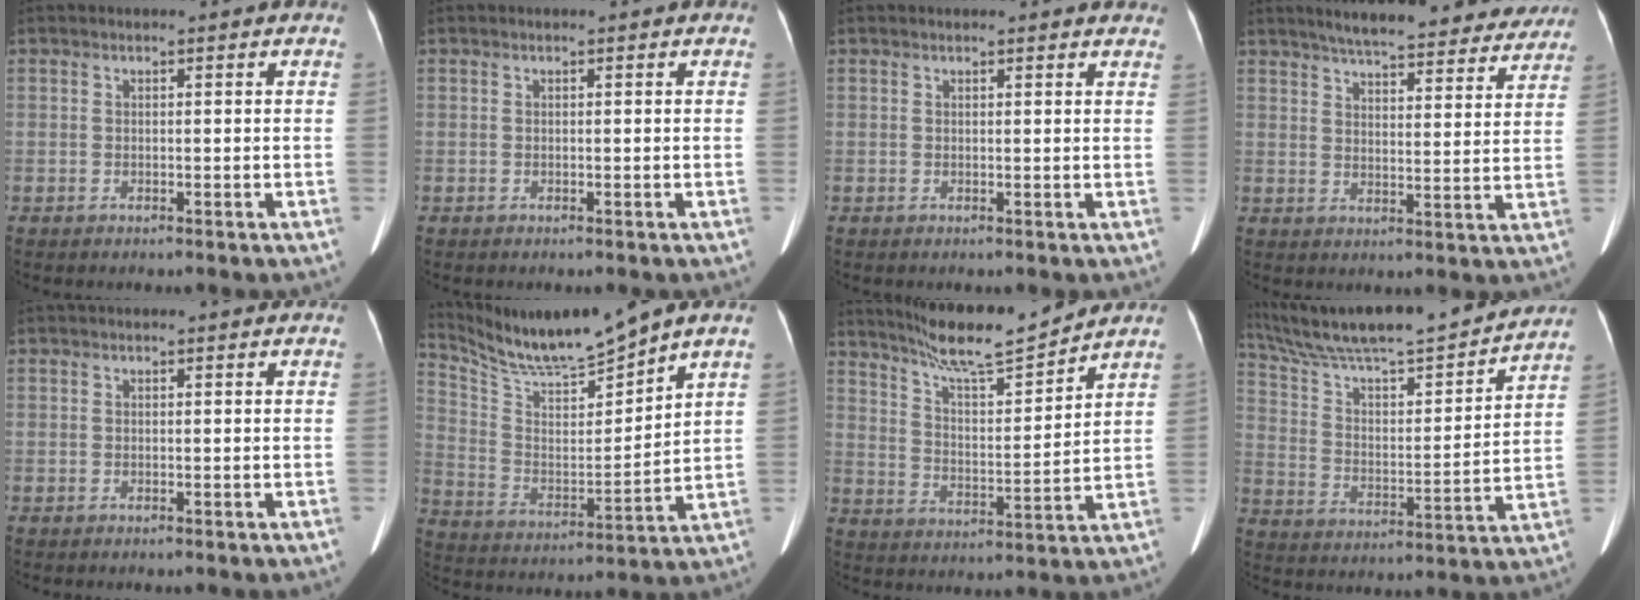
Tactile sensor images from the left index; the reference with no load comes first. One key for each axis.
{"total": 0.0}
{"total": 6.0, "fx": 5.7, "fy": 1.0, "fz": 1.3, "tx": -0.004, "ty": 0.007, "tz": 0.042}
{"total": 22.0, "fx": 19.5, "fy": 4.6, "fz": 9.2, "tx": -0.127, "ty": 0.001, "tz": 0.242}
{"total": 0.0}
{"total": 12.2, "fx": 11.2, "fy": -1.4, "fz": 4.5, "tx": -0.096, "ty": -0.001, "tz": 0.223}
{"total": 12.0, "fx": 11.1, "fy": -0.2, "fz": 4.6, "tx": -0.088, "ty": -0.005, "tz": 0.192}
{"total": 24.3, "fx": 21.4, "fy": 2.0, "fz": 11.3, "tx": -0.201, "ty": 0.006, "tz": 0.330}